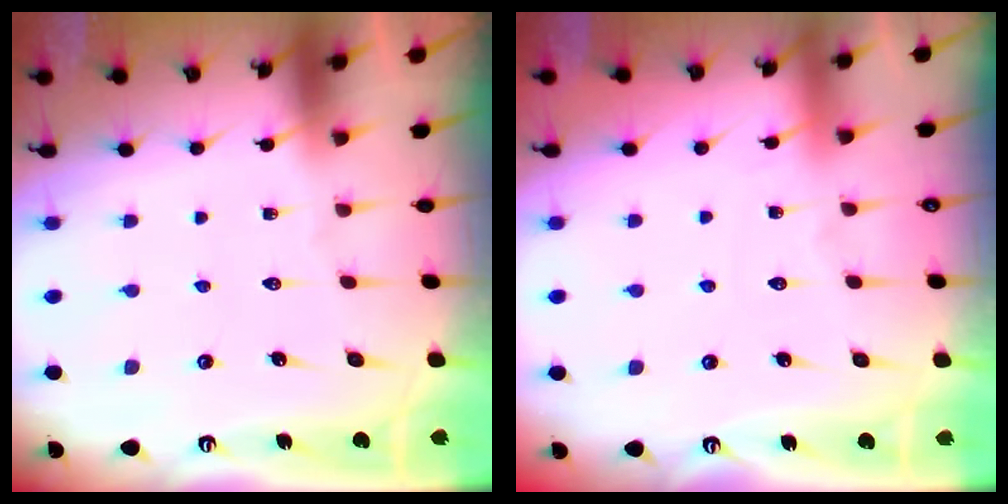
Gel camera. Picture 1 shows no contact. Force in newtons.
{"total": 3.7, "press": 3.7, "slide": 0.5}